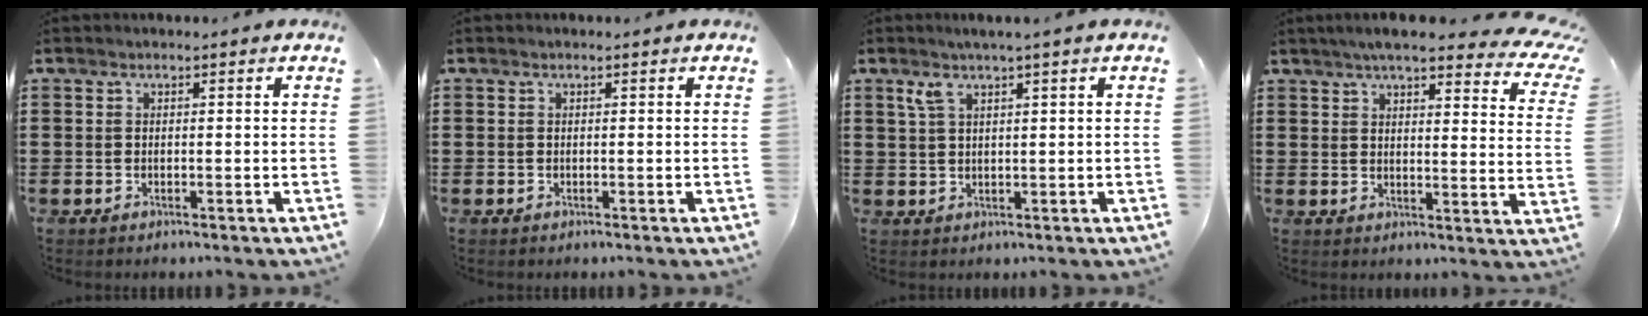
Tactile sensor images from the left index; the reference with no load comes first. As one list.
[{"total": 0.0}, {"total": 3.0, "force": [1.7, 0.3, 2.5], "torque": [-0.054, 0.000, 0.030]}, {"total": 6.7, "force": [5.6, 0.7, 3.6], "torque": [-0.073, -0.024, 0.095]}]